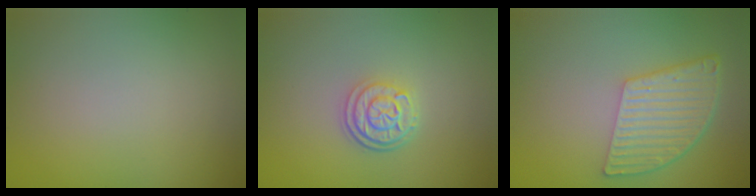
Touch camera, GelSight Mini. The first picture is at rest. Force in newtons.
{"total": 3.0, "press": 2.4, "slide": 1.8}
{"total": 5.3, "press": 3.9, "slide": 3.7}